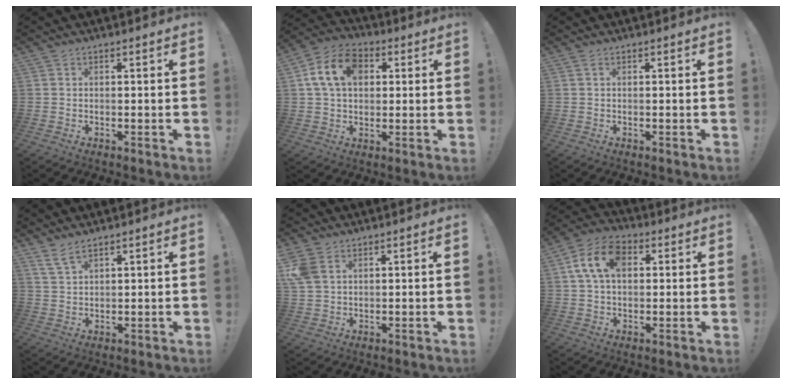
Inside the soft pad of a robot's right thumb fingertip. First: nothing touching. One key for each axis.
{"total": 13.4, "fx": 3.6, "fy": 9.6, "fz": 8.6, "tx": -0.152, "ty": 0.010, "tz": 0.072}
{"total": 0.7, "fx": 0.1, "fy": 0.2, "fz": 0.6, "tx": -0.019, "ty": 0.003, "tz": 0.003}
{"total": 4.9, "fx": 3.8, "fy": 1.4, "fz": 2.7, "tx": -0.051, "ty": -0.018, "tz": 0.072}
{"total": 6.3, "fx": 2.8, "fy": 4.2, "fz": 3.8, "tx": -0.071, "ty": -0.002, "tz": 0.057}
{"total": 12.4, "fx": 3.2, "fy": 8.1, "fz": 8.8, "tx": -0.162, "ty": 0.011, "tz": 0.061}